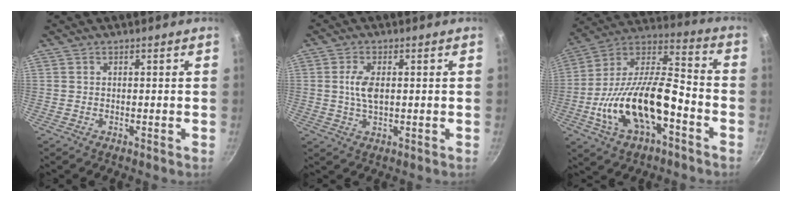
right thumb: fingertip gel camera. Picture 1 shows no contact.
{"total": 4.8, "force": [0.5, 2.4, 4.1], "torque": [-0.081, 0.002, 0.009]}
{"total": 21.5, "force": [-7.0, 10.0, 17.7], "torque": [-0.312, 0.051, -0.137]}